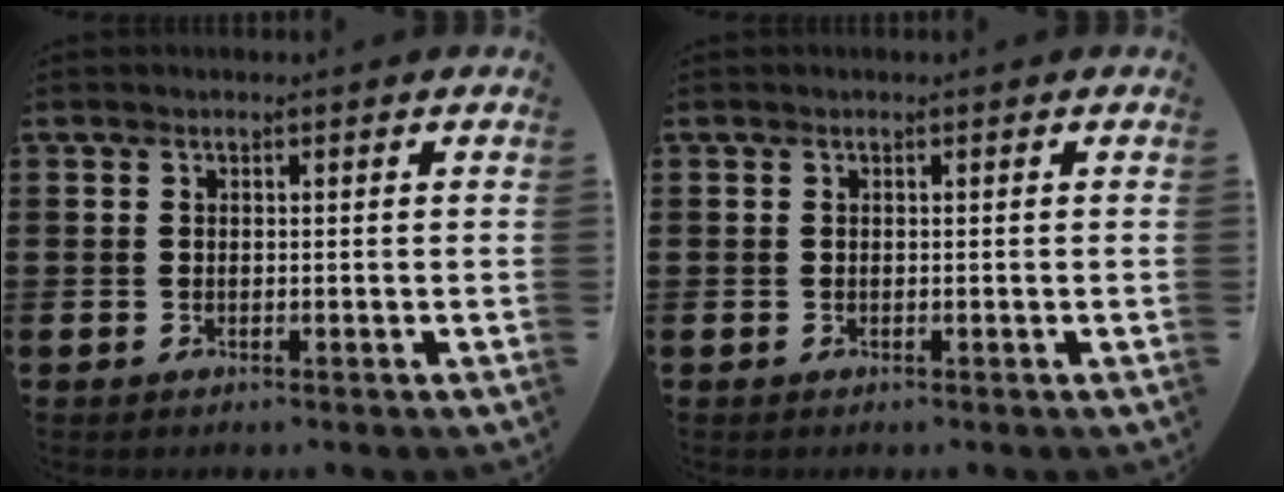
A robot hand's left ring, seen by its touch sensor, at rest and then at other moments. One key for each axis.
{"total": 0.0}